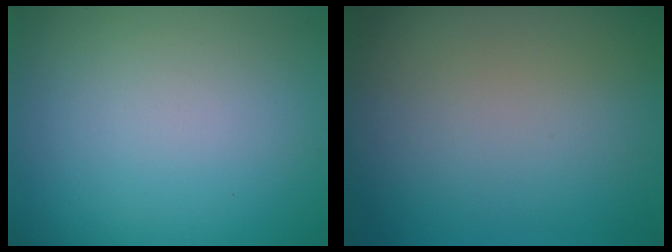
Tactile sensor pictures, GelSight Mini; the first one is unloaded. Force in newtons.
{"total": 0.0}